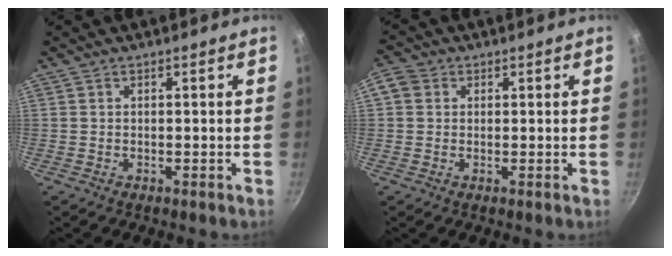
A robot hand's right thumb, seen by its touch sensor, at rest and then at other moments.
{"total": 3.3, "force": [0.7, 2.9, 1.4], "torque": [-0.019, 0.003, 0.002]}